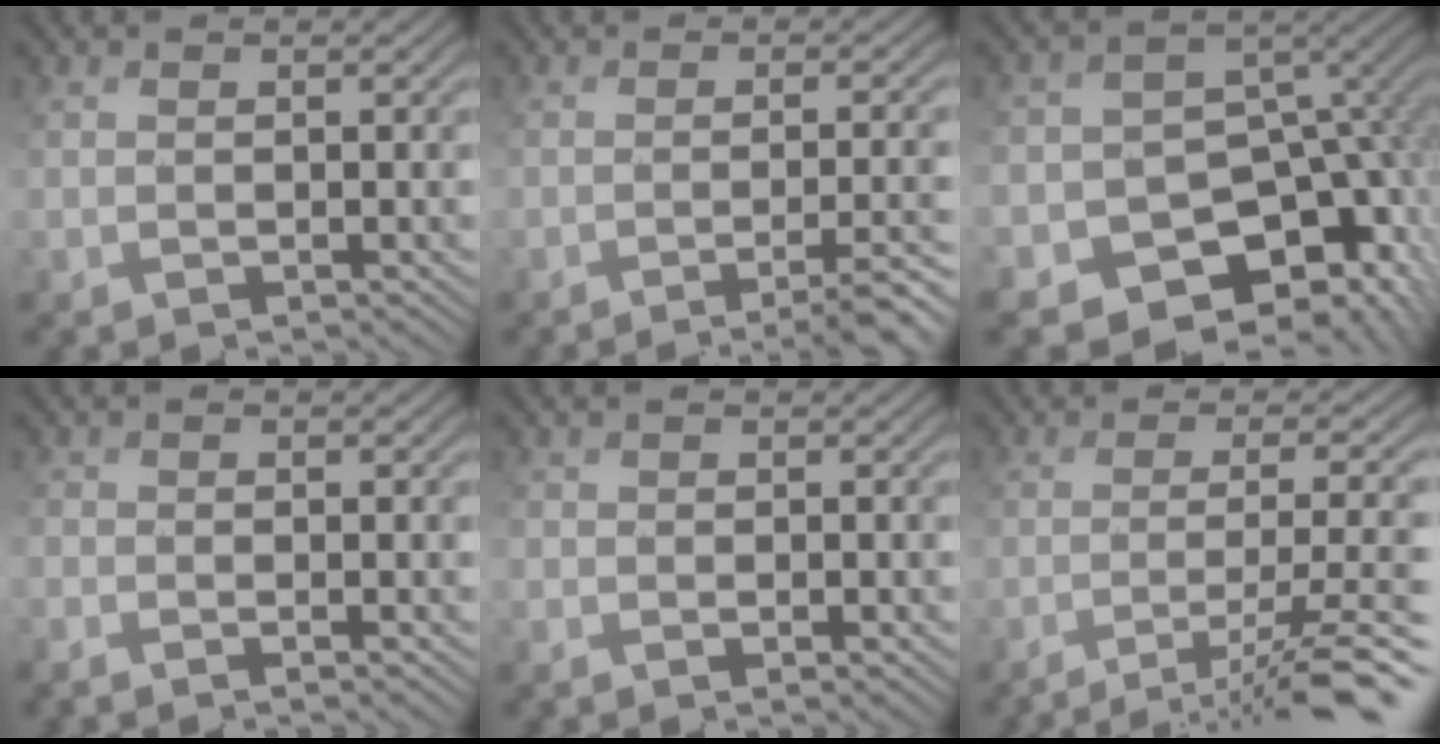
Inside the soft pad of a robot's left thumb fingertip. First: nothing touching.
{"total": 5.2, "force": [-2.7, 1.1, 4.3], "torque": [-0.060, 0.000, -0.043]}
{"total": 13.4, "force": [-7.0, 9.5, 6.4], "torque": [-0.121, -0.018, -0.090]}
{"total": 2.2, "force": [-1.6, 0.5, 1.4], "torque": [-0.029, -0.008, -0.033]}
{"total": 1.8, "force": [-0.9, 1.2, 1.0], "torque": [-0.020, -0.008, -0.014]}
{"total": 11.7, "force": [-7.4, 2.0, 8.8], "torque": [-0.137, 0.011, -0.109]}